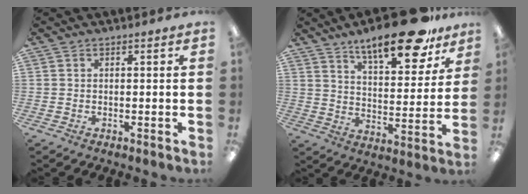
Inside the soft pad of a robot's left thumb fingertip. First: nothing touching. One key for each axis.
{"total": 18.7, "fx": 13.9, "fy": 6.0, "fz": 11.0, "tx": -0.162, "ty": -0.082, "tz": 0.227}